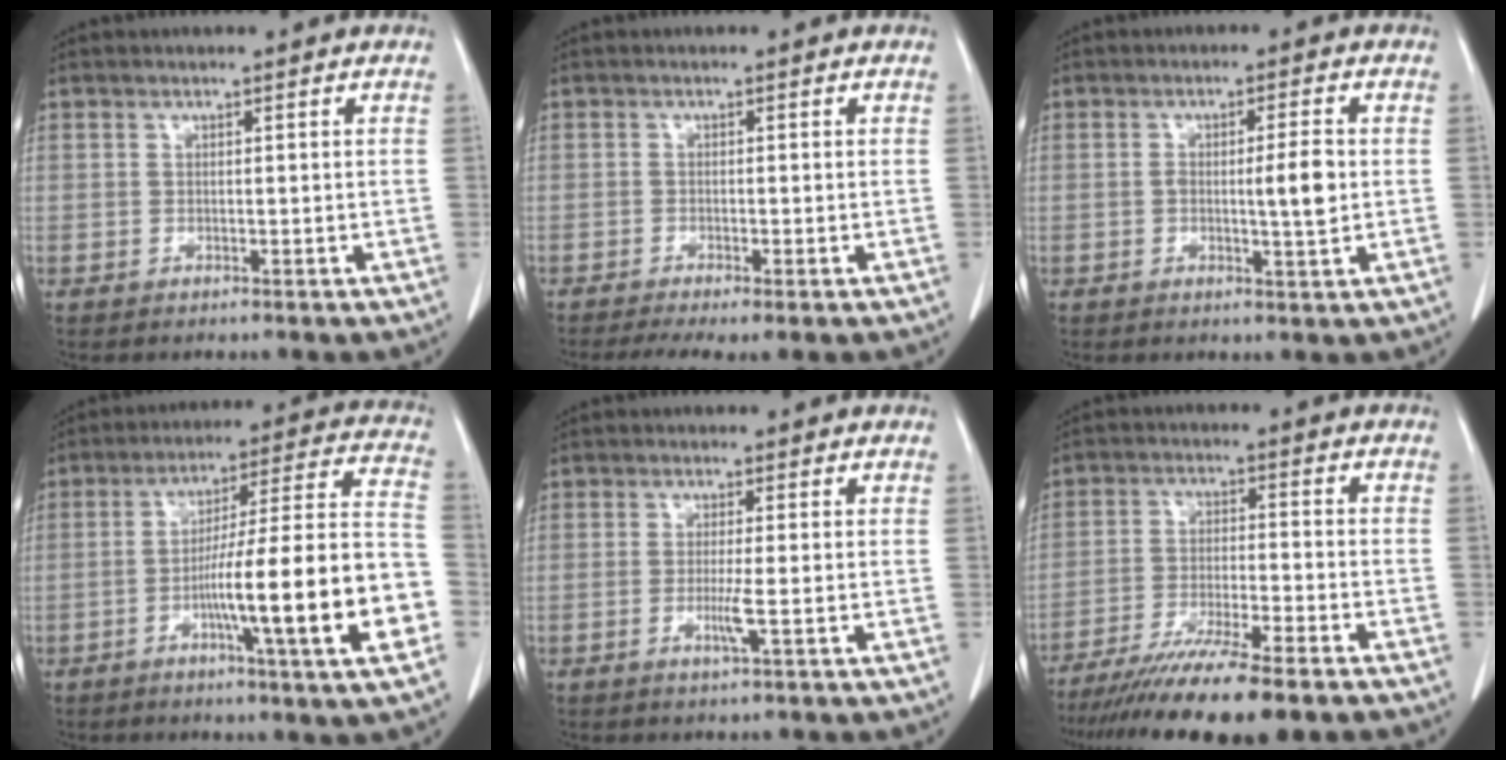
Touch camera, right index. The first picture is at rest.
{"total": 4.9, "force": [-3.4, 0.8, 3.4], "torque": [-0.056, -0.013, -0.055]}
{"total": 4.8, "force": [-0.1, 0.6, 4.7], "torque": [-0.072, 0.000, -0.002]}
{"total": 19.7, "force": [-6.2, -0.2, 18.7], "torque": [-0.251, 0.009, -0.096]}
{"total": 2.8, "force": [-0.7, -0.4, 2.6], "torque": [-0.054, -0.007, -0.015]}
{"total": 16.2, "force": [-13.0, 0.8, 9.6], "torque": [-0.157, -0.038, -0.209]}